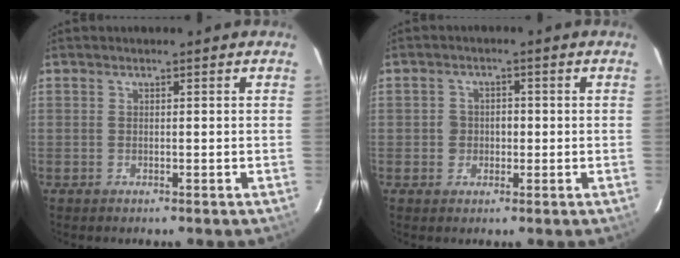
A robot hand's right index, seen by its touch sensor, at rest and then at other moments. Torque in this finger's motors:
{"motor_torque": [0.03, 0.02, 0.01, 0.03]}